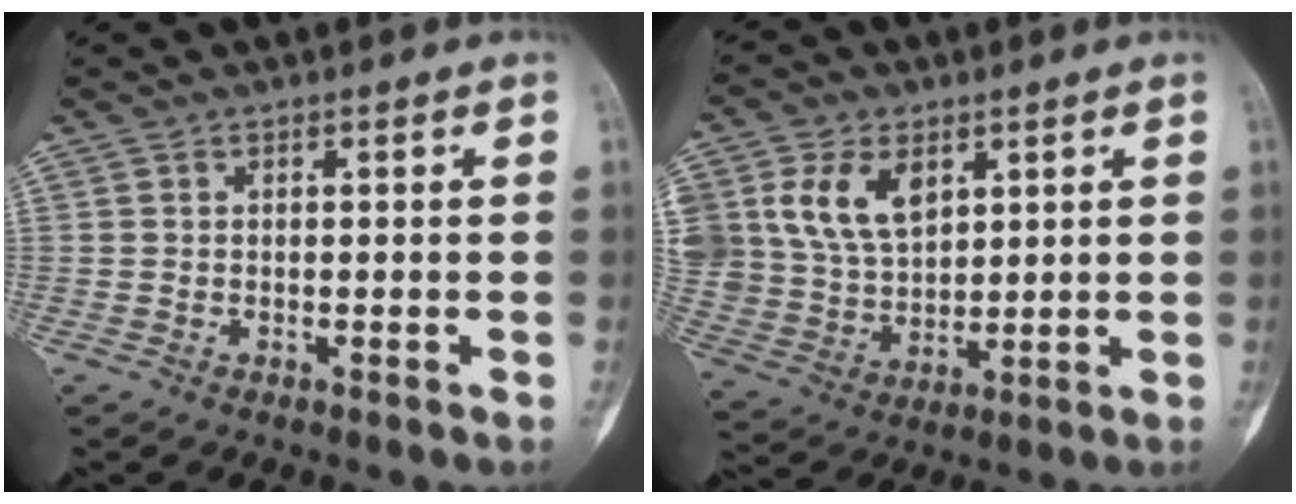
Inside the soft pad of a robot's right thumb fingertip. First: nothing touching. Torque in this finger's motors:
{"motor_torque": [-0.82, 1.41, 1.33, 0.50, 0.14]}